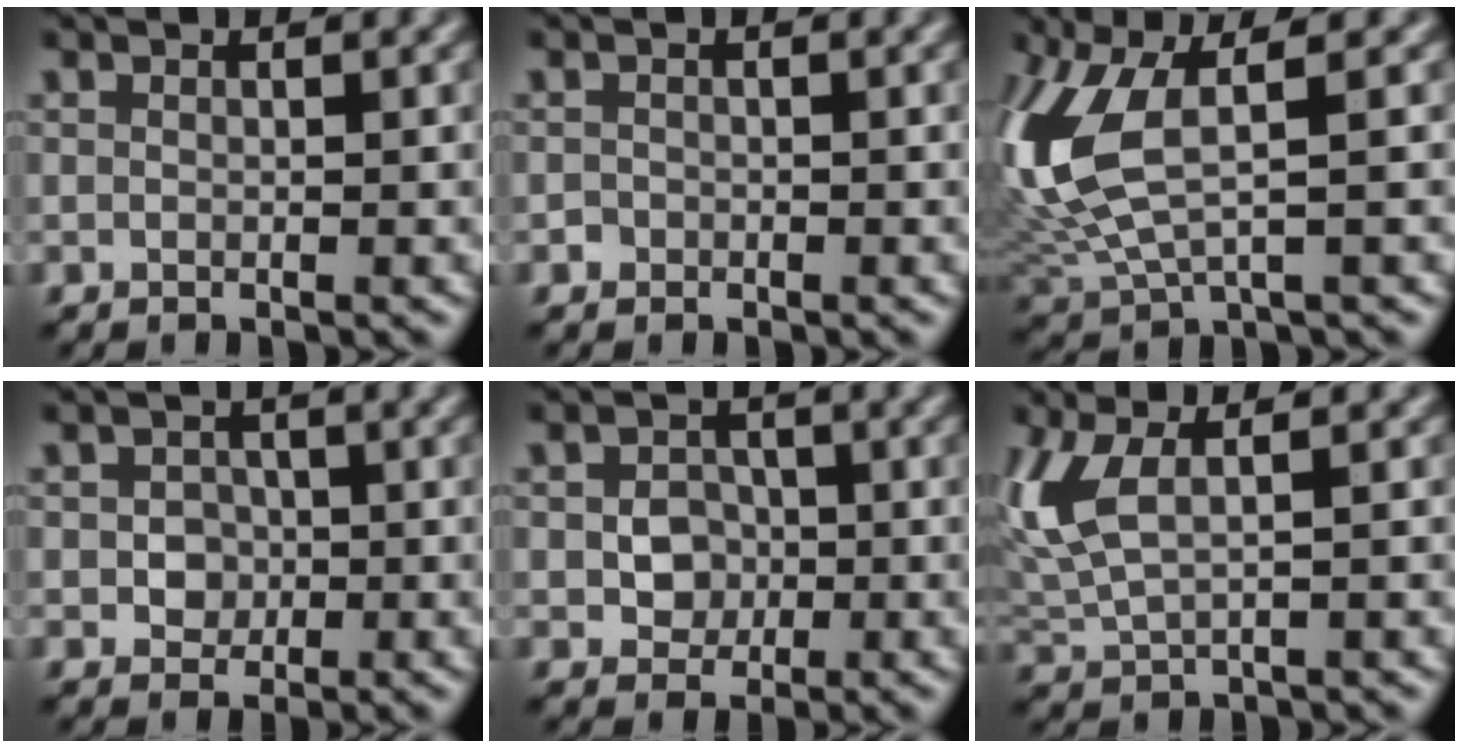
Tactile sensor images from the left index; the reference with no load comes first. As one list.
[{"total": 0.6, "force": [-0.4, 0.4, 0.0], "torque": [0.004, -0.001, -0.006]}, {"total": 7.8, "force": [1.6, 3.1, 7.0], "torque": [-0.184, 0.003, 0.037]}, {"total": 2.0, "force": [-0.2, 1.8, 0.9], "torque": [-0.006, -0.001, -0.006]}, {"total": 2.8, "force": [-0.5, 2.4, 1.4], "torque": [-0.013, 0.000, -0.016]}, {"total": 5.1, "force": [1.4, 2.2, 4.4], "torque": [-0.117, 0.006, 0.034]}]